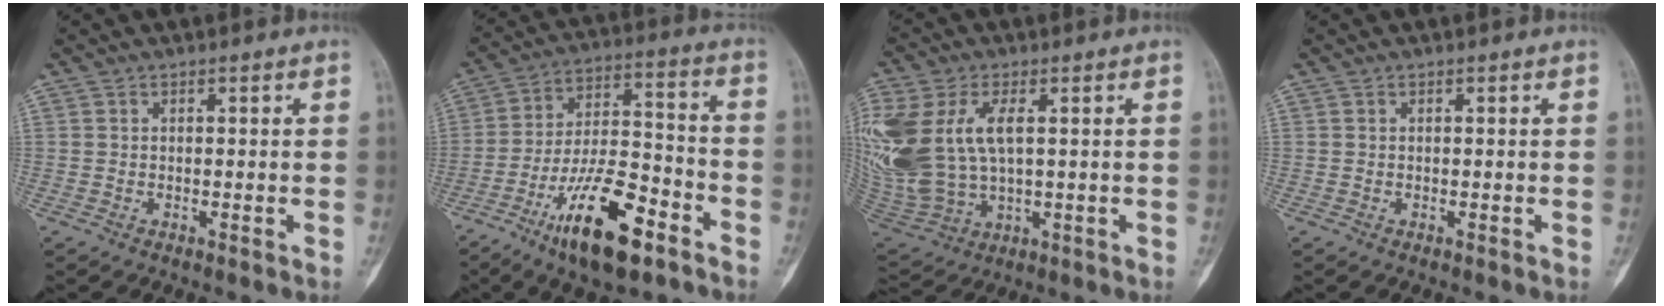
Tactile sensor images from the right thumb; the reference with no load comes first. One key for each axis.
{"total": 18.0, "fx": -10.1, "fy": 6.3, "fz": 13.4, "tx": -0.225, "ty": 0.064, "tz": -0.173}
{"total": 20.5, "fx": 3.4, "fy": 11.9, "fz": 16.4, "tx": -0.393, "ty": -0.014, "tz": 0.075}
{"total": 0.0}